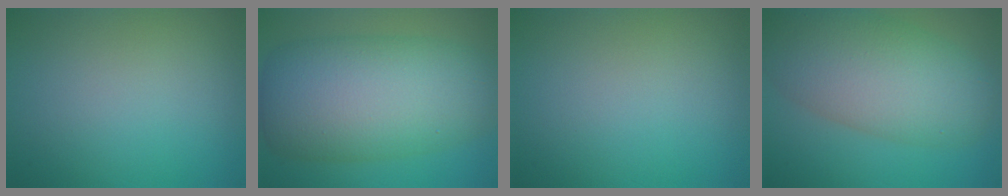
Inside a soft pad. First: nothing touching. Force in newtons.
{"total": 12.3, "press": 12.3, "slide": 0.1}
{"total": 0.0}
{"total": 9.5, "press": 9.5, "slide": 0.6}